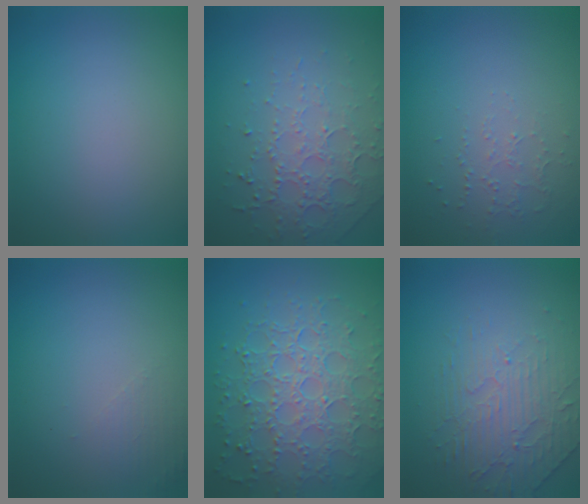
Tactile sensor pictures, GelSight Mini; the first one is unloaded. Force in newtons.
{"total": 4.5, "press": 3.1, "slide": 3.3}
{"total": 1.0, "press": 0.6, "slide": 0.8}
{"total": 1.3, "press": 1.2, "slide": 0.4}
{"total": 7.6, "press": 5.6, "slide": 5.1}
{"total": 4.6, "press": 3.3, "slide": 3.1}